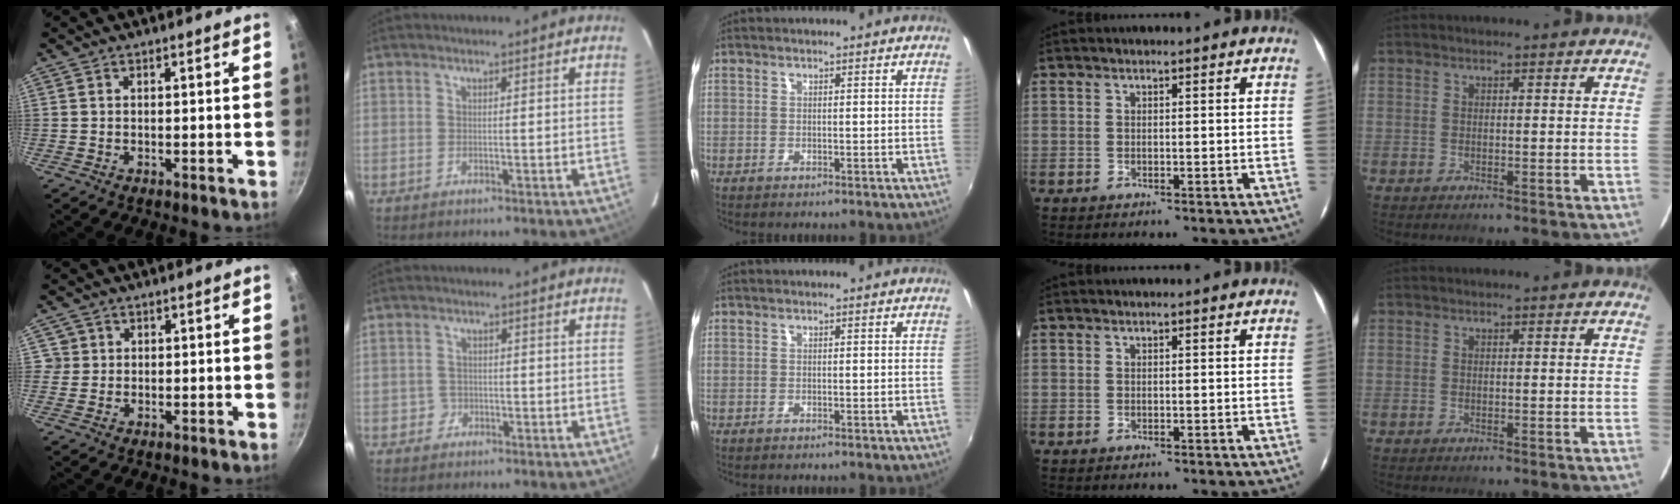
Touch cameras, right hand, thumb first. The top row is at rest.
{"thumb": {"total": 2.3, "force": [0.5, 2.2, 0.1], "torque": [0.020, 0.010, 0.005]}, "index": {"total": 1.8, "force": [-0.8, 1.6, -0.1], "torque": [0.002, 0.006, -0.011]}}